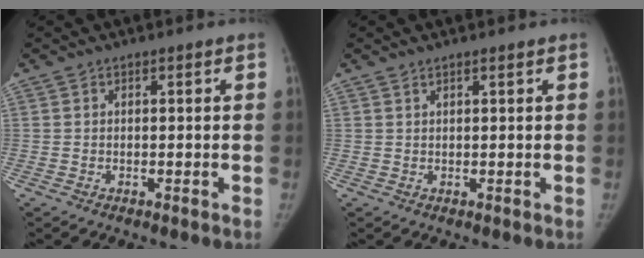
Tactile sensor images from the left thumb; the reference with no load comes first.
{"total": 0.9, "force": [0.8, 0.0, 0.5], "torque": [-0.010, -0.001, 0.017]}